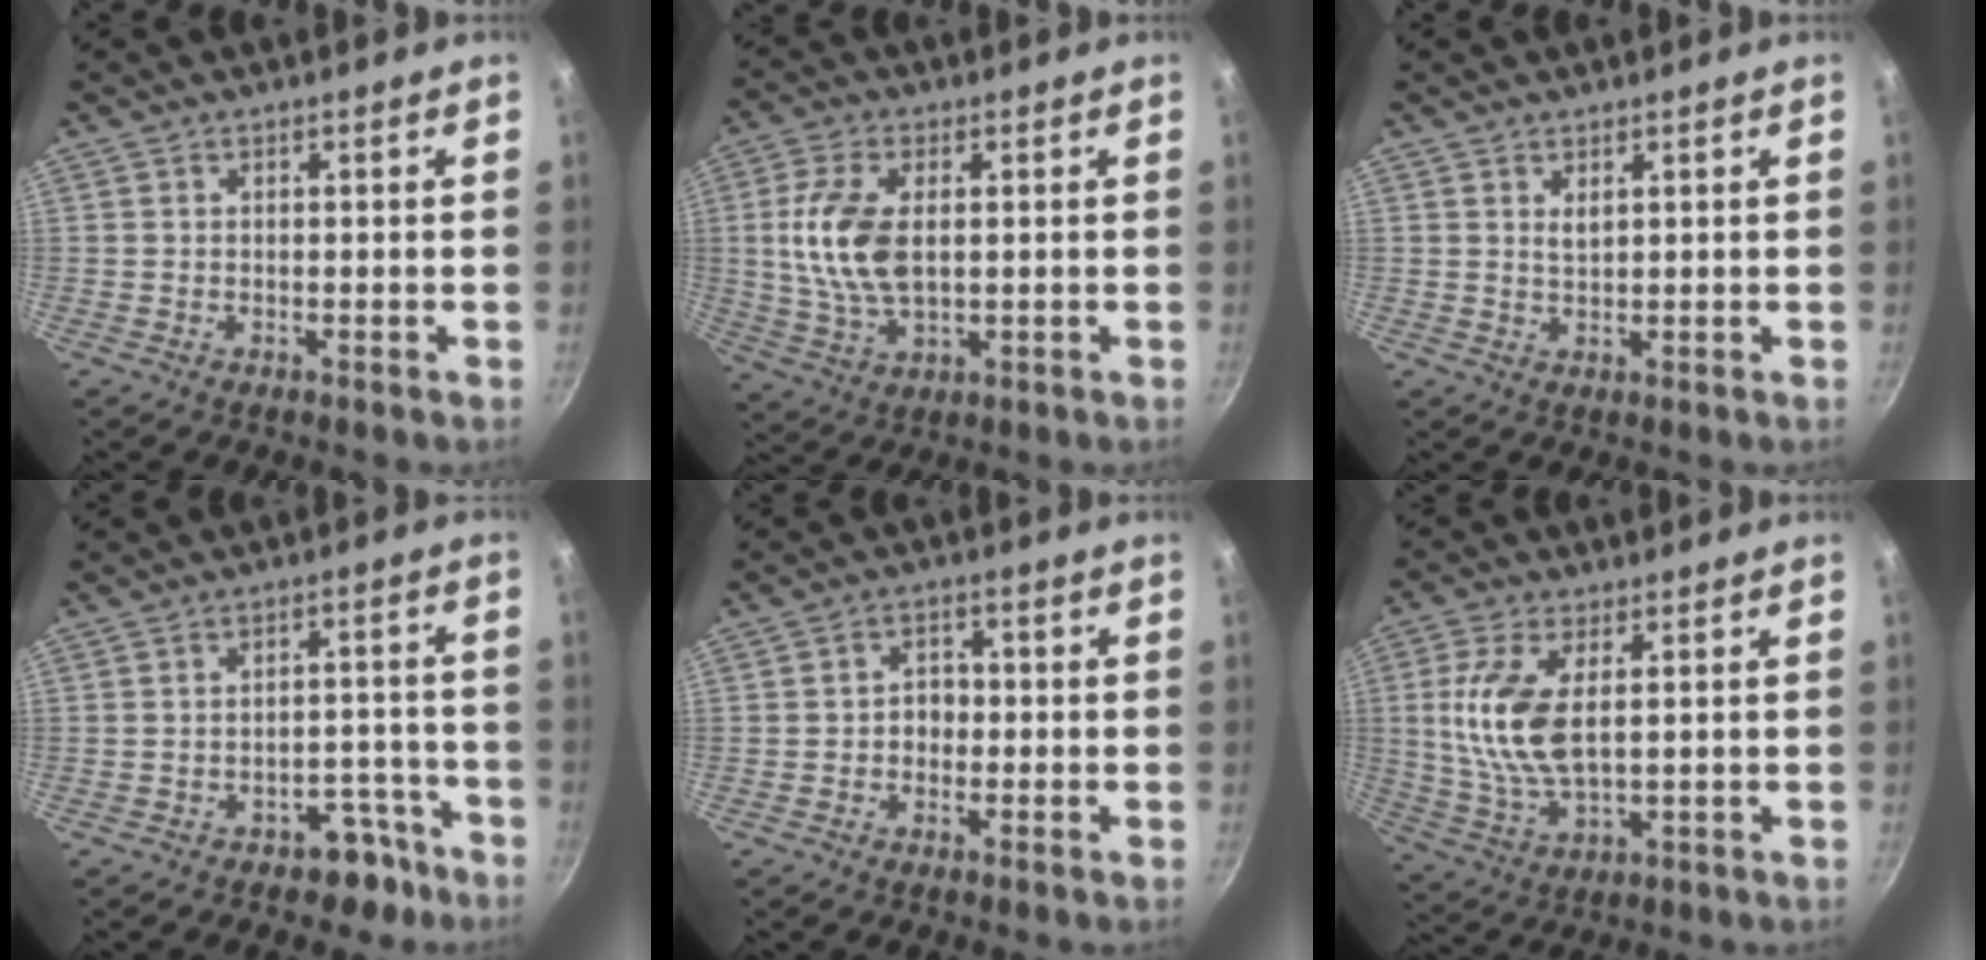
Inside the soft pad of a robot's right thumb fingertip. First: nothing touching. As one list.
[{"total": 11.8, "force": [1.2, 6.4, 9.9], "torque": [-0.209, -0.004, 0.028]}, {"total": 1.6, "force": [0.9, 0.7, 1.2], "torque": [-0.019, -0.009, 0.020]}, {"total": 6.4, "force": [-4.4, 3.9, 2.6], "torque": [-0.010, 0.050, -0.059]}, {"total": 3.4, "force": [-0.6, 2.8, 1.8], "torque": [-0.006, 0.015, -0.019]}, {"total": 12.1, "force": [1.8, 5.7, 10.5], "torque": [-0.230, -0.008, 0.044]}]